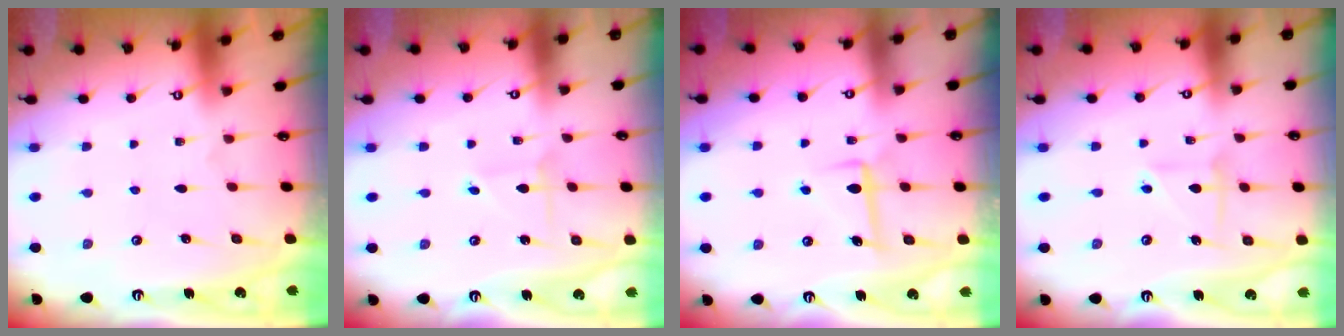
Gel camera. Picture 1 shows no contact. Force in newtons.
{"total": 2.3, "press": 2.3, "slide": 0.2}
{"total": 6.4, "press": 6.2, "slide": 1.8}
{"total": 4.9, "press": 4.8, "slide": 1.1}